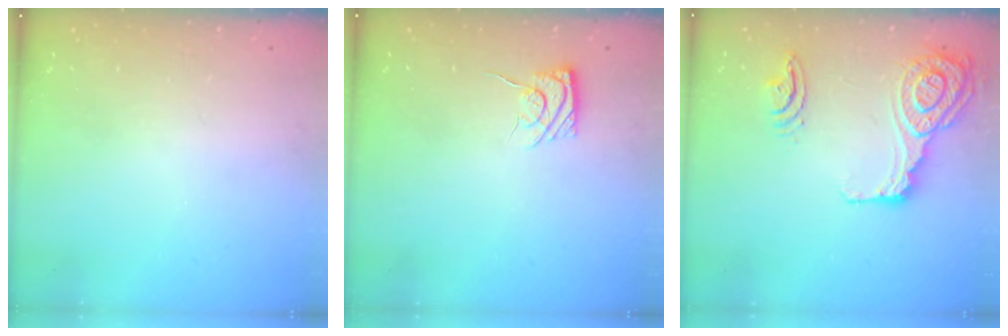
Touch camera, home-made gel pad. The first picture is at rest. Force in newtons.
{"total": 6.1, "press": 5.9, "slide": 1.6}
{"total": 18.9, "press": 18.6, "slide": 3.2}